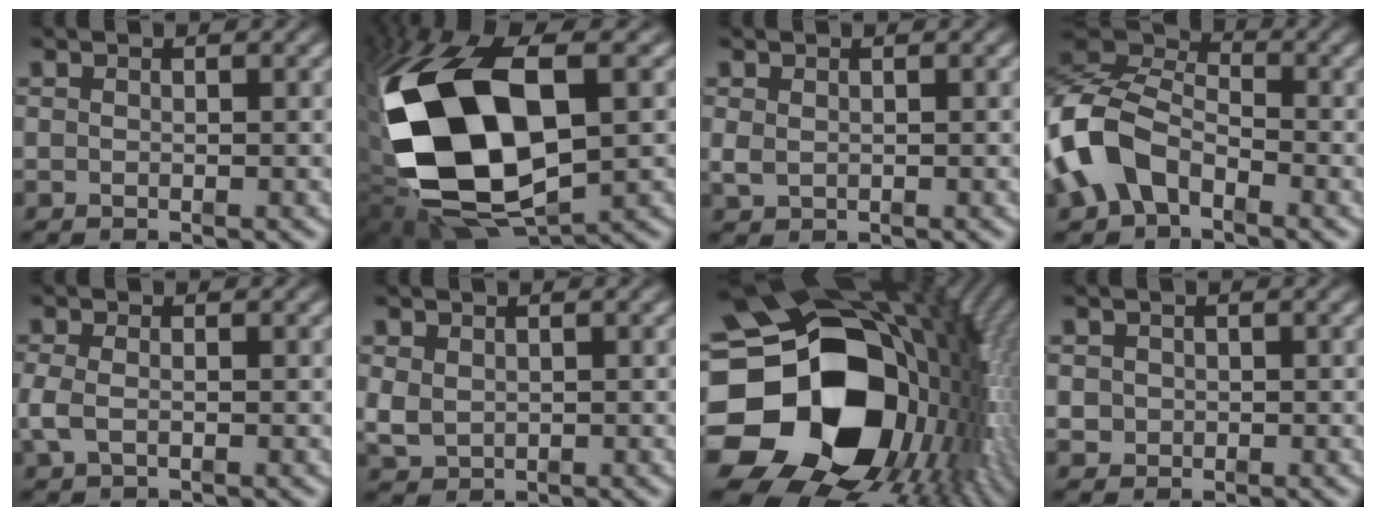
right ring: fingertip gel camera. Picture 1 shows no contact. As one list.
[{"total": 19.4, "force": [-1.0, 12.2, 15.0], "torque": [-0.326, -0.055, 0.016]}, {"total": 0.5, "force": [0.1, 0.4, 0.4], "torque": [-0.015, -0.008, 0.012]}, {"total": 8.0, "force": [-0.8, 6.5, 4.6], "torque": [-0.124, -0.015, -0.018]}, {"total": 1.6, "force": [-0.6, 0.9, 1.2], "torque": [-0.041, -0.009, -0.003]}, {"total": 2.3, "force": [0.2, 2.1, 1.0], "torque": [-0.034, -0.016, 0.018]}, {"total": 38.1, "force": [-0.8, 25.1, 28.6], "torque": [-0.417, -0.048, -0.015]}, {"total": 2.3, "force": [-0.1, 2.3, 0.6], "torque": [-0.019, -0.009, 0.004]}]